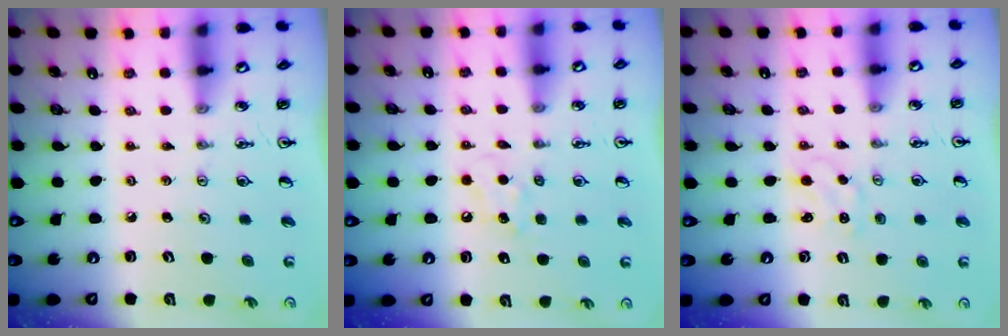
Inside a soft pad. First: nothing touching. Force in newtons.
{"total": 5.5, "press": 5.4, "slide": 1.2}
{"total": 1.5, "press": 1.5, "slide": 0.2}